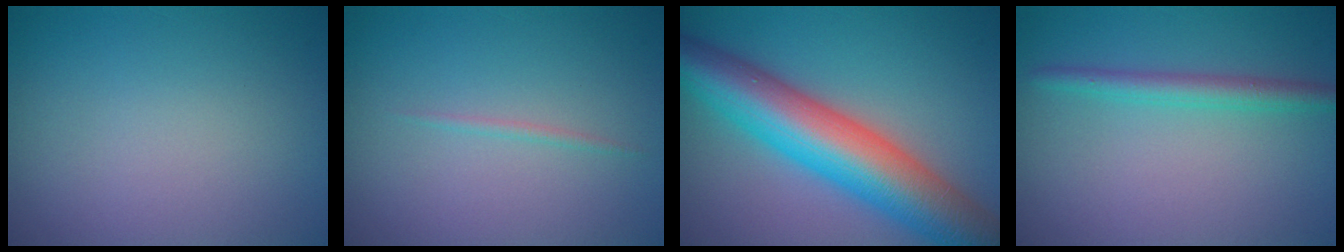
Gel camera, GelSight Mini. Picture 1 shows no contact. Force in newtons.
{"total": 0.6, "press": 0.6, "slide": 0.0}
{"total": 11.0, "press": 10.9, "slide": 0.3}
{"total": 2.4, "press": 2.4, "slide": 0.2}